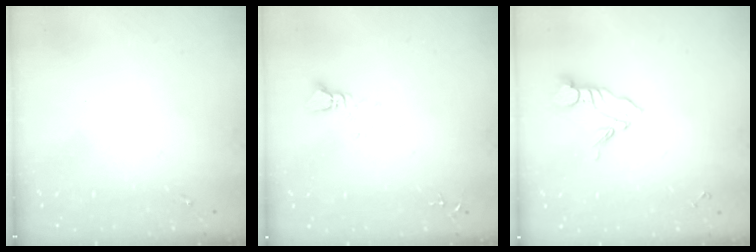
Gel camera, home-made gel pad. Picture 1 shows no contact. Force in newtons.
{"total": 2.4, "press": 2.4, "slide": 0.1}
{"total": 8.5, "press": 8.4, "slide": 0.9}